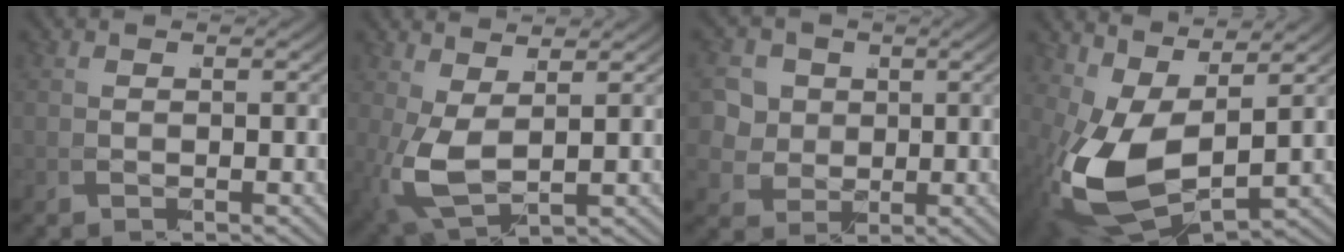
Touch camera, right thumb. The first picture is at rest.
{"total": 5.0, "force": [1.0, 2.5, 4.2], "torque": [-0.108, -0.025, 0.043]}
{"total": 7.0, "force": [0.8, 6.1, 3.2], "torque": [-0.091, -0.034, 0.030]}
{"total": 9.9, "force": [0.3, 5.7, 8.0], "torque": [-0.195, -0.052, 0.036]}